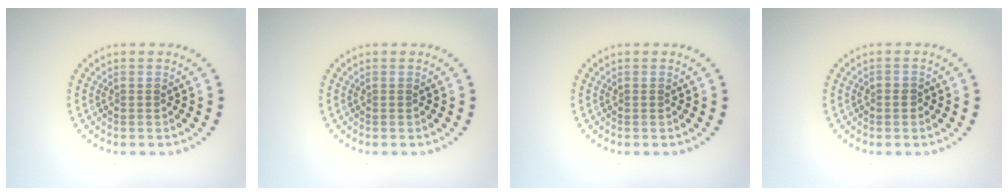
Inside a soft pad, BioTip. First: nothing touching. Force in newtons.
{"total": 0.0}
{"total": 0.0}
{"total": 0.5, "press": 0.4, "slide": 0.3}